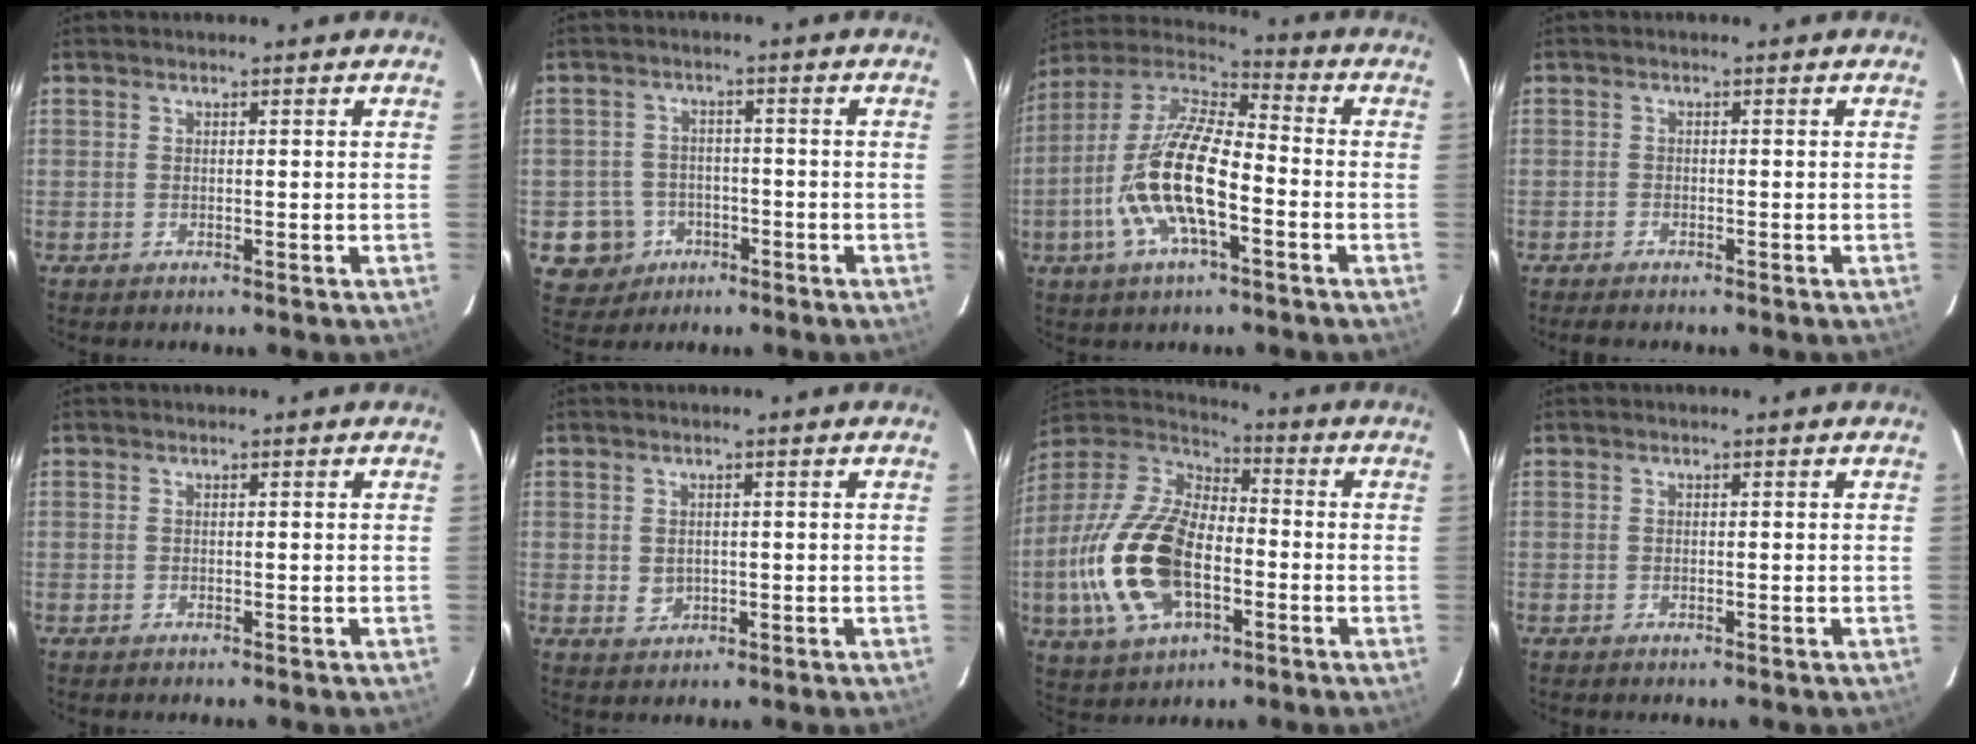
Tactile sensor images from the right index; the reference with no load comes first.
{"total": 7.0, "force": [-2.9, 6.3, 0.9], "torque": [-0.037, 0.023, -0.035]}
{"total": 16.7, "force": [-5.3, 5.5, 14.9], "torque": [-0.298, -0.004, -0.109]}
{"total": 2.2, "force": [-2.0, 0.5, 0.9], "torque": [-0.028, -0.006, -0.036]}
{"total": 0.0}
{"total": 2.2, "force": [0.1, 2.1, 0.9], "torque": [-0.012, 0.002, 0.007]}
{"total": 21.0, "force": [-5.3, 11.3, 16.9], "torque": [-0.375, -0.006, -0.094]}
{"total": 0.0}